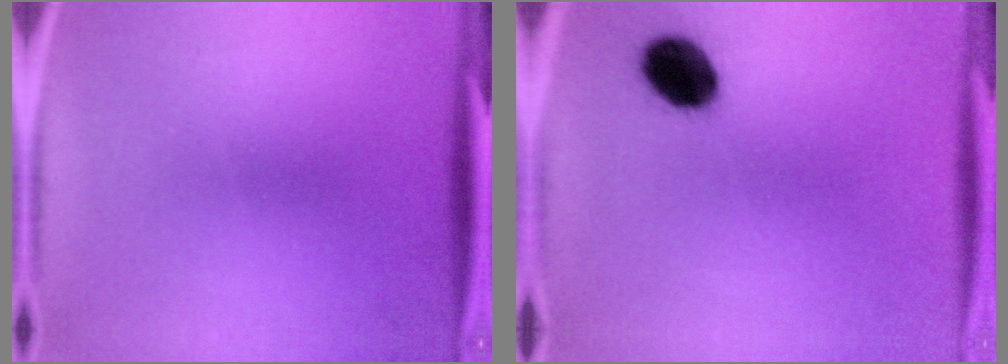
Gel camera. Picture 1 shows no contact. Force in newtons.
{"total": 10.1}